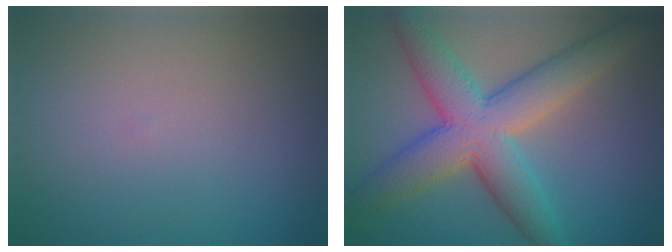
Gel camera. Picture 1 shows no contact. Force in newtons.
{"total": 8.5, "press": 8.4, "slide": 0.4}